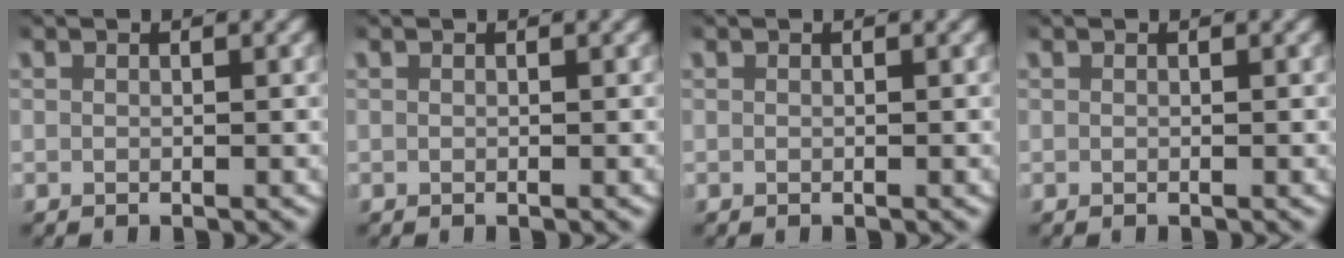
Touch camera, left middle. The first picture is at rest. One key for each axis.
{"total": 0.0}
{"total": 0.0}
{"total": 0.0}